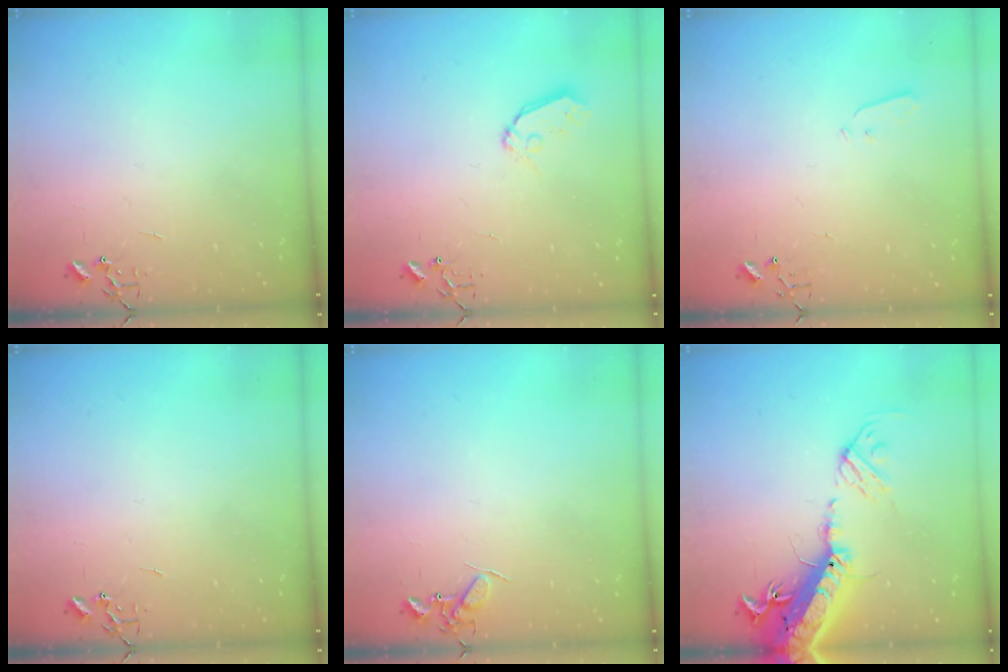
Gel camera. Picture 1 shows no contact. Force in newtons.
{"total": 6.9, "press": 6.9, "slide": 0.5}
{"total": 3.3, "press": 3.2, "slide": 0.7}
{"total": 0.0}
{"total": 7.2, "press": 7.2, "slide": 0.9}
{"total": 23.3, "press": 22.7, "slide": 5.2}